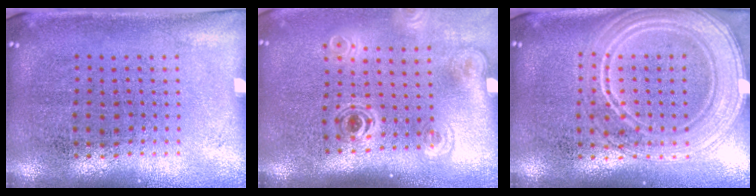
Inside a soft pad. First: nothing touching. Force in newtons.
{"total": 1.9, "press": 1.3, "slide": 1.4}
{"total": 3.8, "press": 3.7, "slide": 0.7}